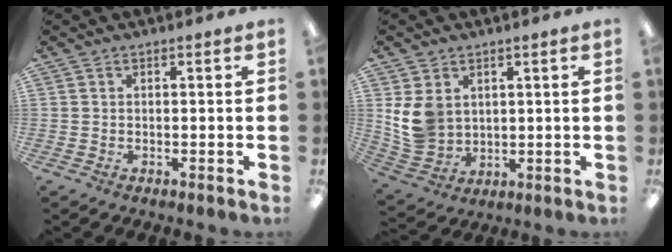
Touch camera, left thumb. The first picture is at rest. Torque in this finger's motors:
{"motor_torque": [1.32, 1.28, 0.82, -0.56, 0.07]}